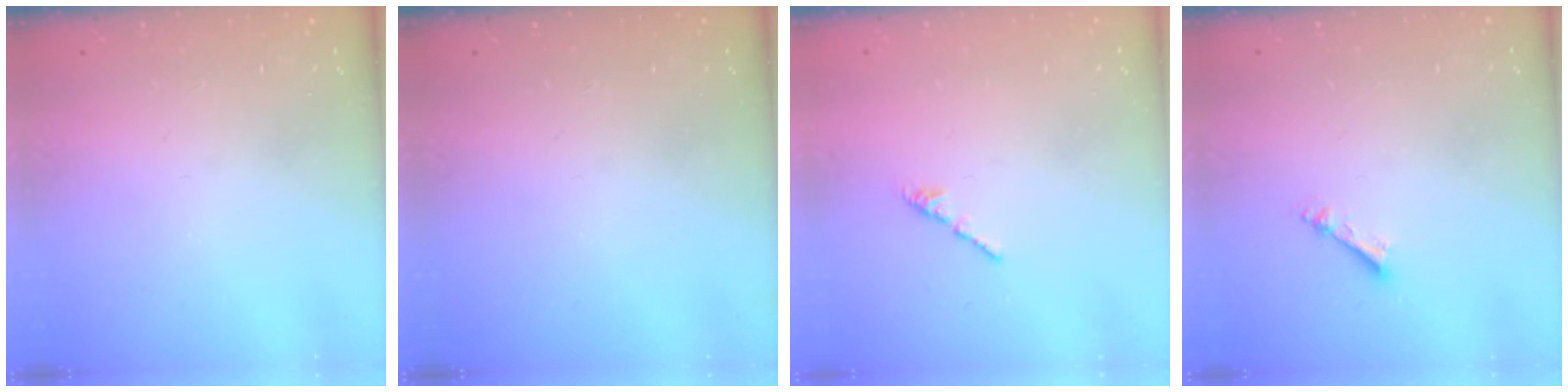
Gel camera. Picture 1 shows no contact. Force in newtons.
{"total": 0.0}
{"total": 1.3, "press": 1.2, "slide": 0.4}
{"total": 2.4, "press": 2.4, "slide": 0.4}